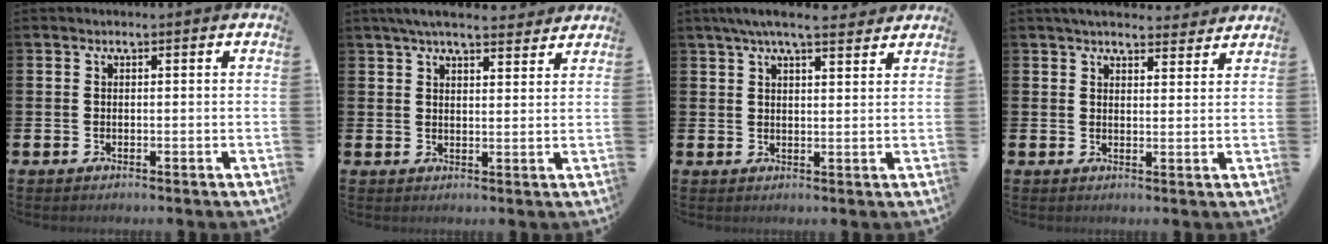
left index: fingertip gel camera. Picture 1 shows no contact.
{"total": 5.2, "force": [4.8, 1.0, 1.8], "torque": [-0.047, -0.012, 0.087]}
{"total": 5.5, "force": [4.8, 0.9, 2.4], "torque": [-0.051, -0.014, 0.085]}
{"total": 4.2, "force": [4.1, 0.9, 0.8], "torque": [-0.017, -0.017, 0.074]}